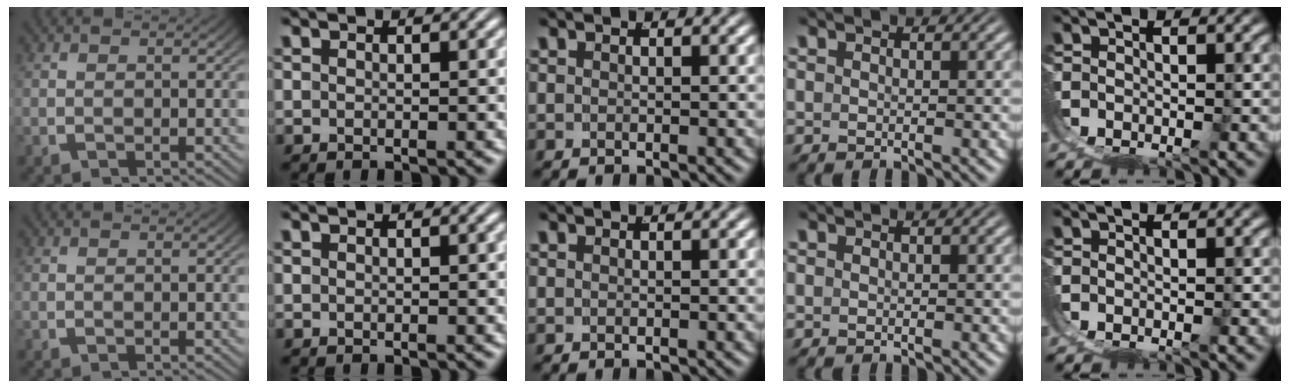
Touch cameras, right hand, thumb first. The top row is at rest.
{}